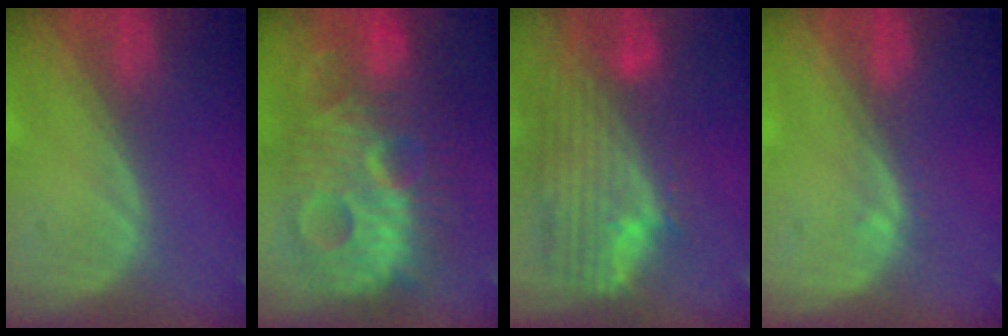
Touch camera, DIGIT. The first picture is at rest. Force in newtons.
{"total": 13.7, "press": 13.6, "slide": 1.1}
{"total": 11.8, "press": 10.0, "slide": 6.2}
{"total": 0.7, "press": 0.7, "slide": 0.2}